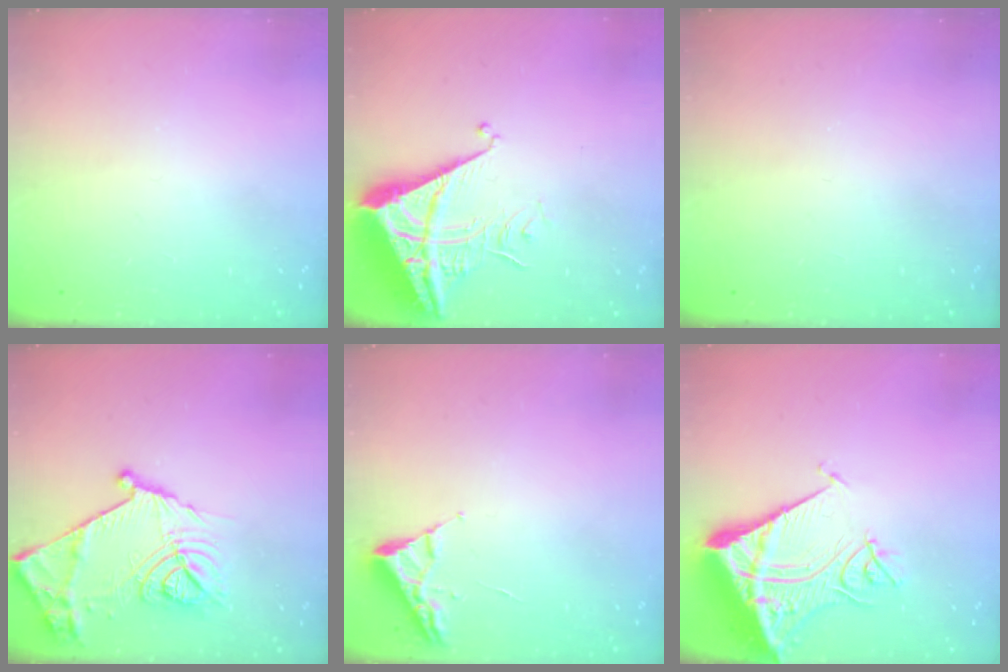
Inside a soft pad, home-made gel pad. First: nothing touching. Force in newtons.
{"total": 7.0, "press": 7.0, "slide": 0.8}
{"total": 0.0}
{"total": 19.0, "press": 19.0, "slide": 0.7}
{"total": 2.6, "press": 2.6, "slide": 0.3}
{"total": 16.9, "press": 16.7, "slide": 2.3}